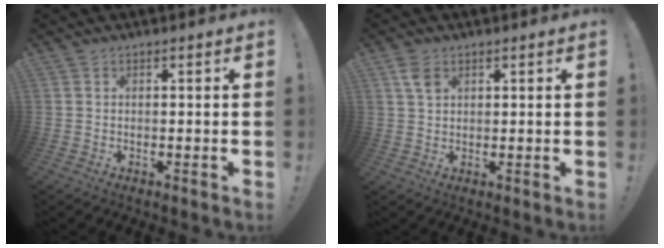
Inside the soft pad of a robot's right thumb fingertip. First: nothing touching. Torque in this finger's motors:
{"motor_torque": [-0.20, 0.85, 0.37, -0.21, -0.02]}